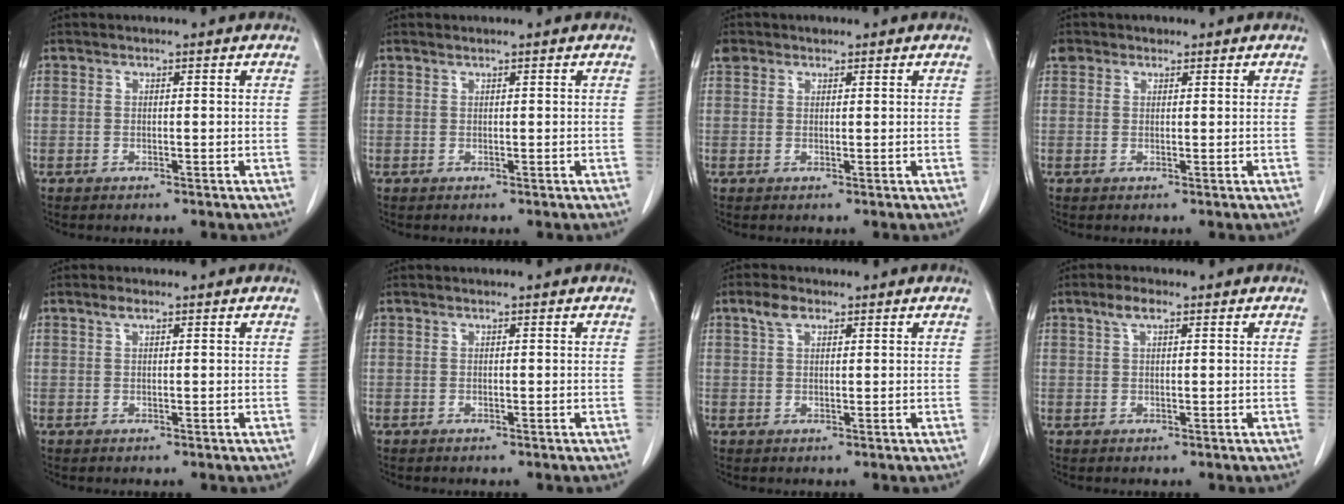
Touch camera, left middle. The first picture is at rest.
{"total": 0.0}
{"total": 1.9, "force": [1.3, 1.4, 0.2], "torque": [-0.005, 0.011, 0.022]}
{"total": 2.0, "force": [1.3, 1.5, 0.2], "torque": [-0.002, 0.010, 0.021]}
{"total": 1.1, "force": [0.7, 0.2, 0.8], "torque": [-0.019, 0.004, 0.015]}
{"total": 0.0}
{"total": 2.5, "force": [1.5, 1.2, 1.5], "torque": [-0.037, 0.010, 0.032]}
{"total": 2.4, "force": [1.4, 0.7, 1.9], "torque": [-0.043, 0.009, 0.027]}